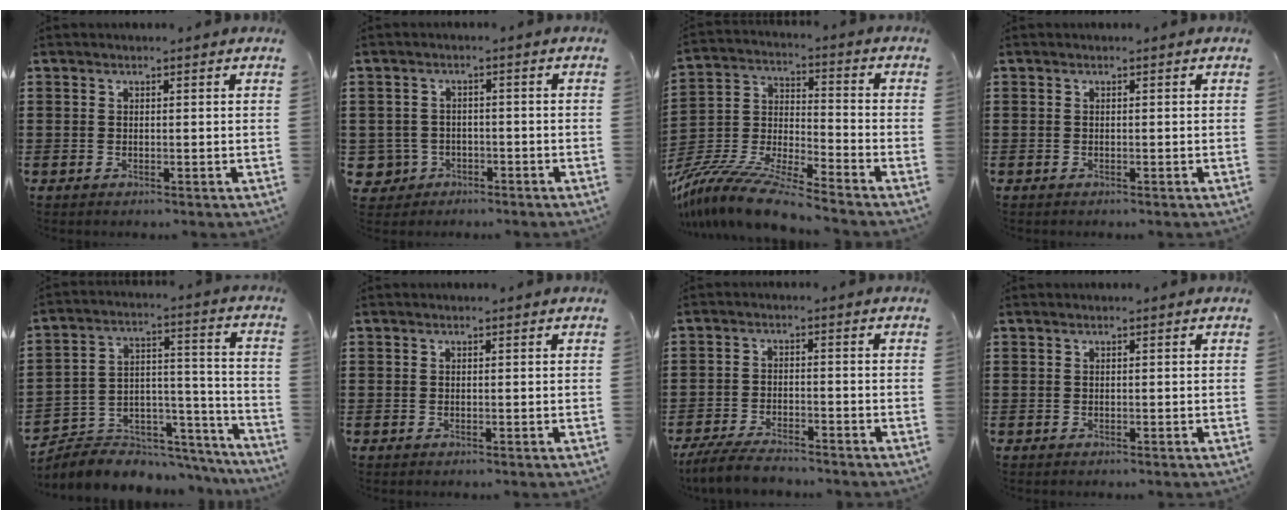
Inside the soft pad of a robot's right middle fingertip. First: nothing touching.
{"total": 3.1, "force": [-1.7, 2.5, 0.9], "torque": [-0.039, -0.003, -0.040]}
{"total": 11.0, "force": [-10.2, 0.4, 4.1], "torque": [-0.091, 0.006, -0.211]}
{"total": 0.0}
{"total": 5.8, "force": [-5.3, 2.4, 0.4], "torque": [-0.012, 0.003, -0.103]}
{"total": 0.0}
{"total": 4.7, "force": [-4.3, 0.7, 1.7], "torque": [-0.041, -0.005, -0.086]}
{"total": 0.0}